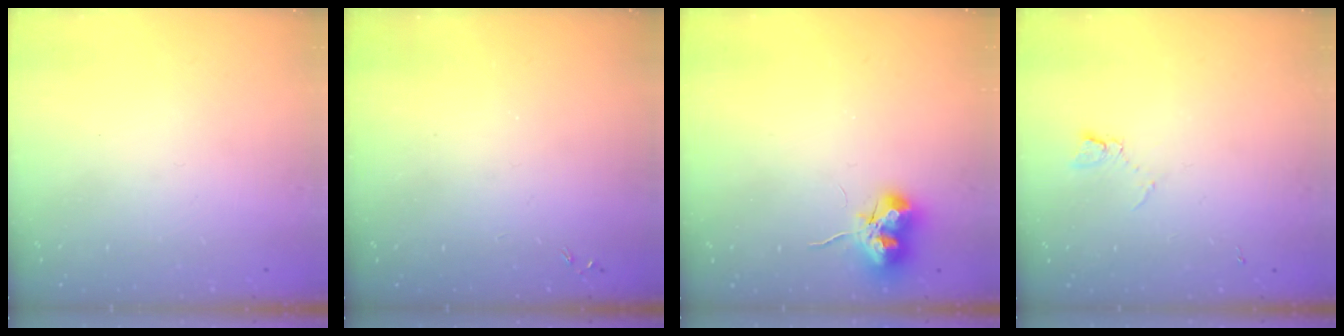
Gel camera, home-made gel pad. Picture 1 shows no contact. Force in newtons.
{"total": 0.0}
{"total": 11.7, "press": 11.6, "slide": 1.1}
{"total": 4.5, "press": 4.5, "slide": 0.7}